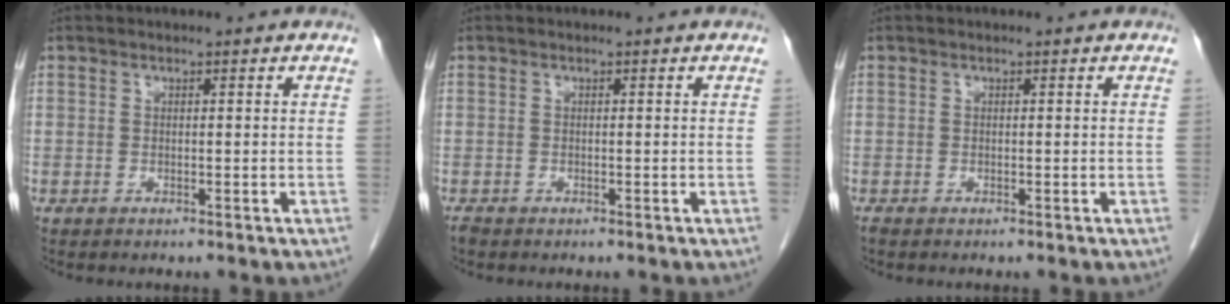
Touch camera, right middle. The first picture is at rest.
{"total": 0.6, "force": [-0.5, 0.2, 0.1], "torque": [-0.010, -0.002, -0.011]}
{"total": 0.0}